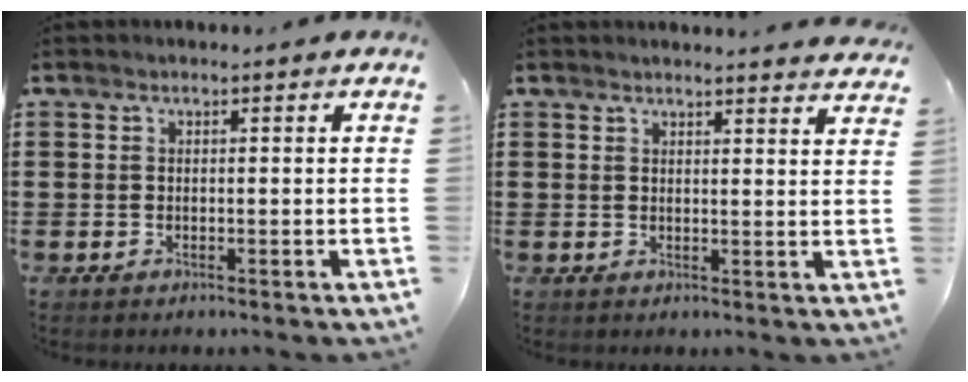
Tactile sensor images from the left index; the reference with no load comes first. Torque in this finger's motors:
{"motor_torque": [2.03, -0.11, 0.01, 0.01]}